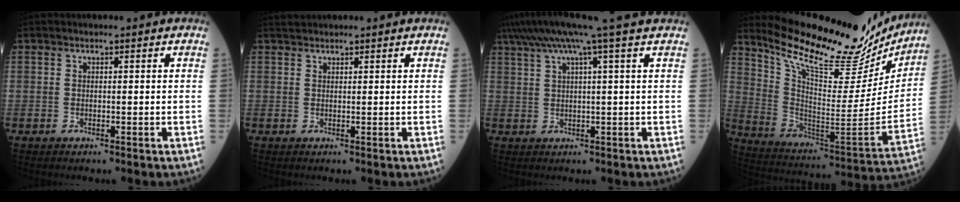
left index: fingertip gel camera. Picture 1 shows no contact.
{"total": 2.0, "force": [2.0, 0.3, 0.3], "torque": [-0.004, 0.026, 0.036]}
{"total": 8.9, "force": [6.2, -2.2, 5.9], "torque": [-0.100, 0.027, 0.089]}
{"total": 25.1, "force": [22.1, 5.9, 10.4], "torque": [-0.174, -0.046, 0.323]}